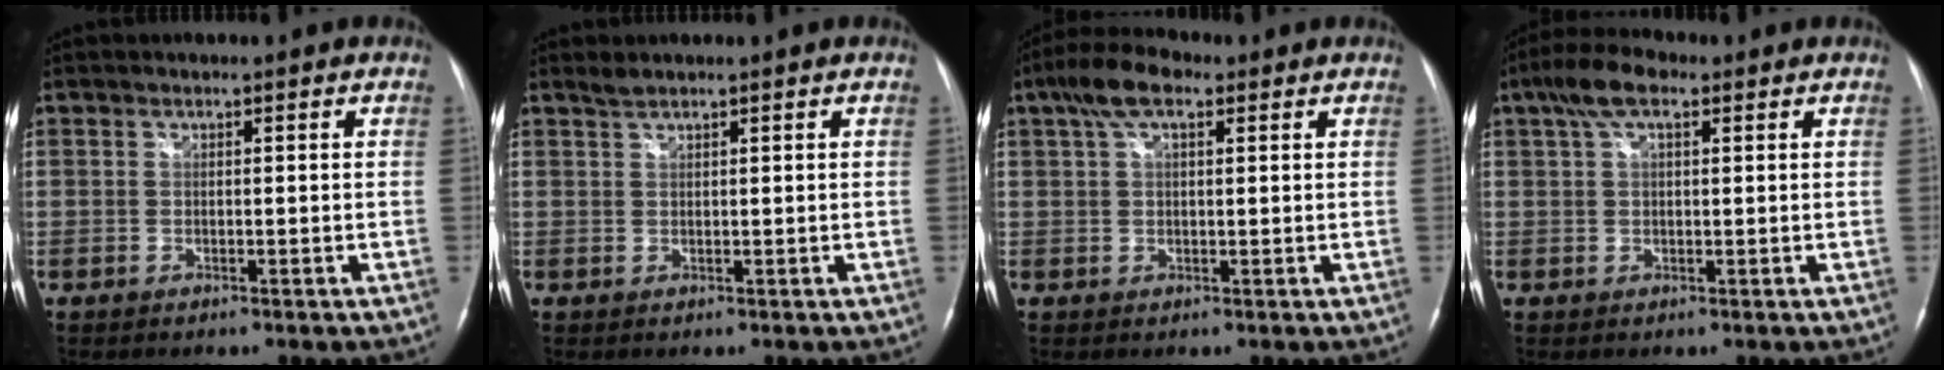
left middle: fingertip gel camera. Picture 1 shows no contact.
{"total": 1.1, "force": [1.1, 0.0, 0.3], "torque": [-0.009, 0.005, 0.025]}
{"total": 6.3, "force": [3.3, 2.5, 4.7], "torque": [-0.098, 0.029, 0.059]}
{"total": 5.7, "force": [3.0, 2.3, 4.3], "torque": [-0.092, 0.028, 0.055]}